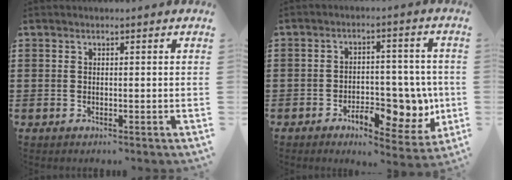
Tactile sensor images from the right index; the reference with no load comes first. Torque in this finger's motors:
{"motor_torque": [1.17, -0.97, 0.69, 0.10]}